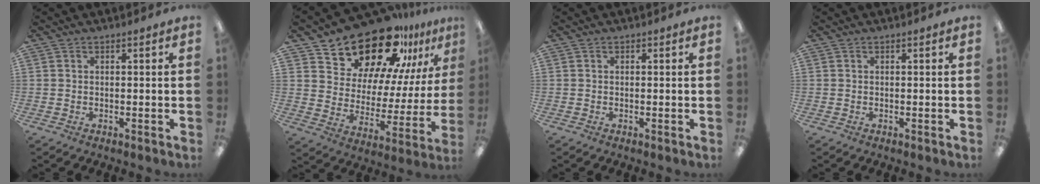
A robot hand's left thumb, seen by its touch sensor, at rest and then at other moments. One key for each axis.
{"total": 22.8, "fx": 18.0, "fy": 10.4, "fz": 9.4, "tx": -0.162, "ty": -0.122, "tz": 0.319}
{"total": 0.0}
{"total": 0.0}